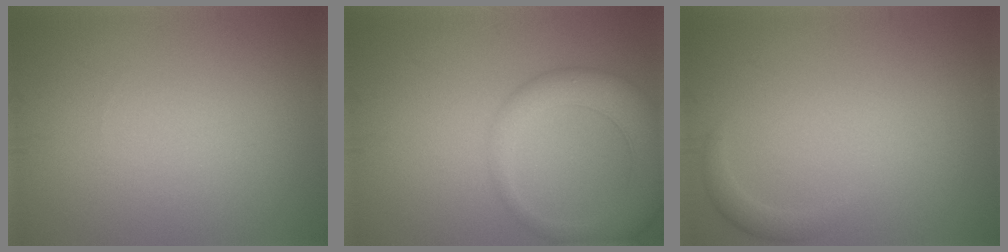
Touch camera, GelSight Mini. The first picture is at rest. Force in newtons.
{"total": 5.5, "press": 5.5, "slide": 0.6}
{"total": 1.2, "press": 1.2, "slide": 0.2}